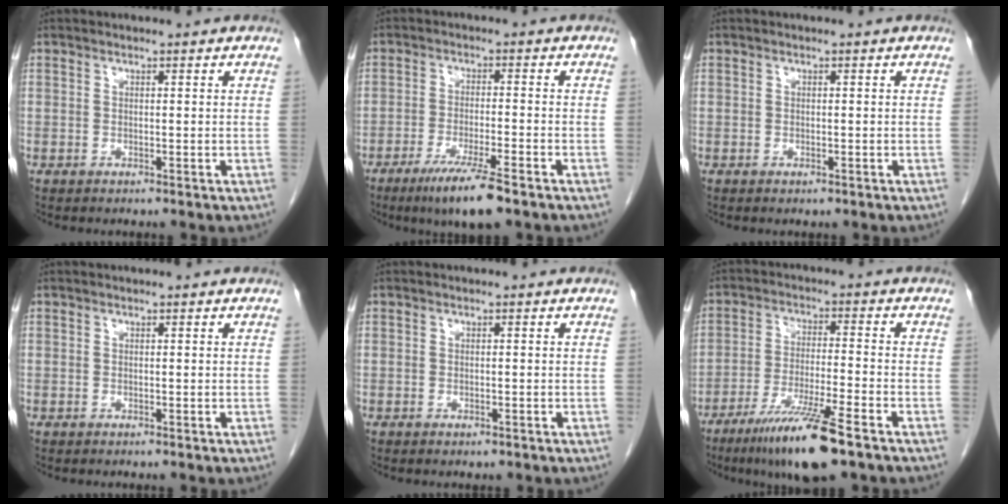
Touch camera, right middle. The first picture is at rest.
{"total": 8.0, "force": [-5.4, 0.3, 5.9], "torque": [-0.105, -0.020, -0.091]}
{"total": 0.5, "force": [-0.3, 0.3, 0.3], "torque": [-0.007, -0.001, -0.002]}
{"total": 0.0}
{"total": 0.8, "force": [-0.5, 0.4, 0.4], "torque": [-0.009, -0.001, -0.003]}
{"total": 11.4, "force": [-7.5, 0.3, 8.5], "torque": [-0.161, -0.033, -0.133]}